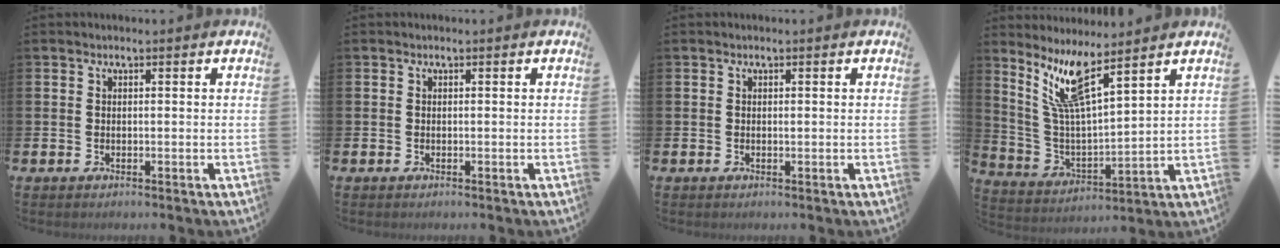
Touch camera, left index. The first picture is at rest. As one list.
[{"total": 0.0}, {"total": 0.0}, {"total": 8.9, "force": [6.6, 1.2, 5.7], "torque": [-0.138, -0.028, 0.117]}]